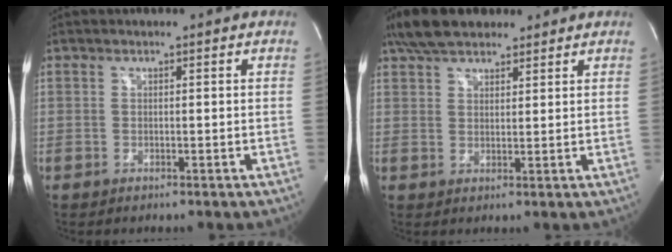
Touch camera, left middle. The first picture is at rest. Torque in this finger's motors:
{"motor_torque": [0.72, -0.57, 0.01, 0.04]}